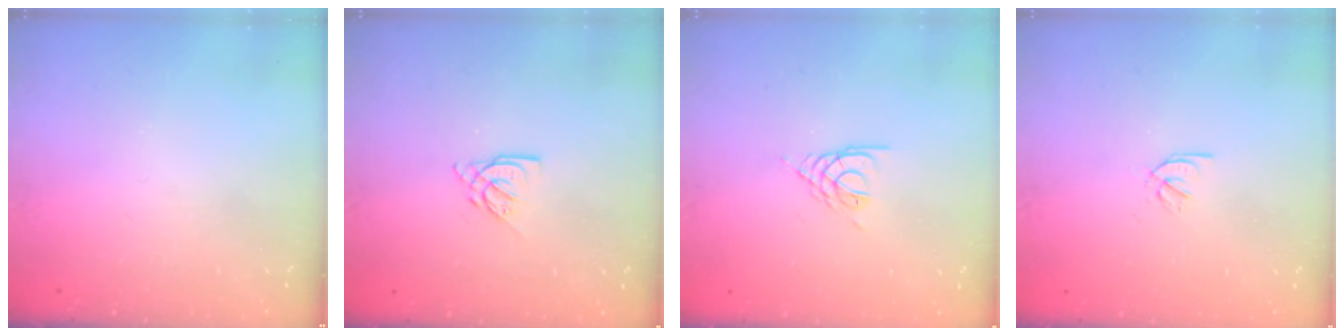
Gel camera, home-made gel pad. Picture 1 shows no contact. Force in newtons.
{"total": 5.0, "press": 5.0, "slide": 0.5}
{"total": 3.4, "press": 3.4, "slide": 0.6}
{"total": 2.0, "press": 2.0, "slide": 0.3}